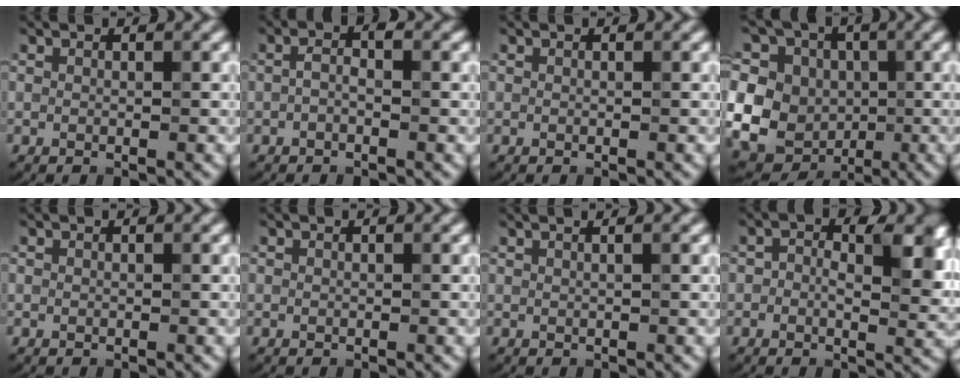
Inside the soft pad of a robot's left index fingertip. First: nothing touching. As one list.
[{"total": 1.4, "force": [-0.5, 0.5, 1.2], "torque": [-0.024, 0.006, -0.013]}, {"total": 0.0}, {"total": 20.0, "force": [2.6, 17.8, 8.8], "torque": [-0.189, 0.024, 0.006]}, {"total": 0.0}, {"total": 0.0}, {"total": 2.4, "force": [1.3, 1.2, 1.6], "torque": [-0.002, 0.006, -0.008]}, {"total": 5.8, "force": [0.4, 3.3, 4.7], "torque": [-0.047, 0.001, -0.002]}]